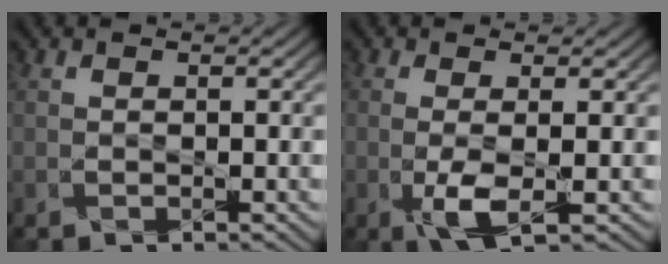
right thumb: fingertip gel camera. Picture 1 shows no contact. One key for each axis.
{"total": 3.3, "fx": -0.7, "fy": 0.5, "fz": 3.2, "tx": -0.068, "ty": -0.002, "tz": -0.017}